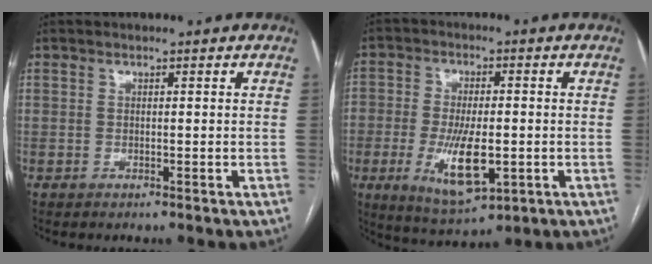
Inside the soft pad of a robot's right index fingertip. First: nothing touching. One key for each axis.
{"total": 11.0, "fx": -2.8, "fy": 4.5, "fz": 9.7, "tx": -0.181, "ty": -0.010, "tz": -0.038}